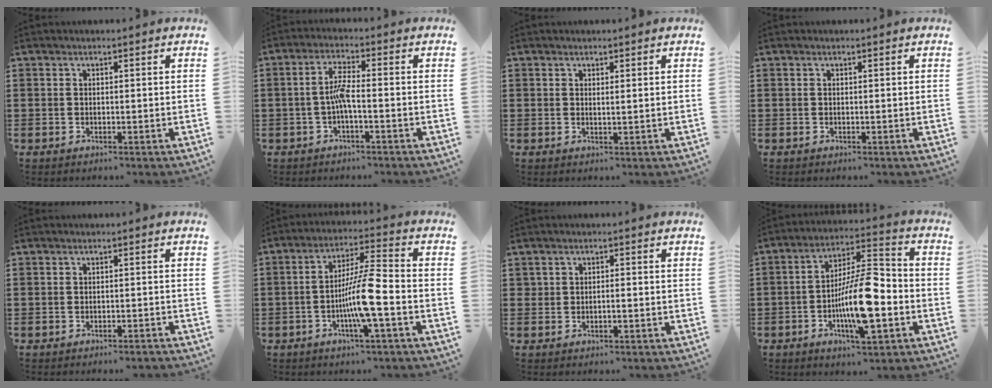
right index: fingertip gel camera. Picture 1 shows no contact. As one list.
[{"total": 4.0, "force": [-1.1, 0.6, 3.8], "torque": [-0.085, -0.002, -0.028]}, {"total": 0.7, "force": [0.5, 0.0, 0.5], "torque": [-0.009, 0.000, 0.010]}, {"total": 0.0}, {"total": 1.2, "force": [-1.2, 0.0, 0.1], "torque": [-0.006, 0.001, -0.024]}, {"total": 9.1, "force": [-2.8, 0.6, 8.6], "torque": [-0.165, -0.007, -0.056]}, {"total": 1.1, "force": [-0.2, 0.5, 0.9], "torque": [-0.018, 0.000, -0.005]}, {"total": 13.5, "force": [-3.9, 4.1, 12.3], "torque": [-0.240, 0.000, -0.073]}]